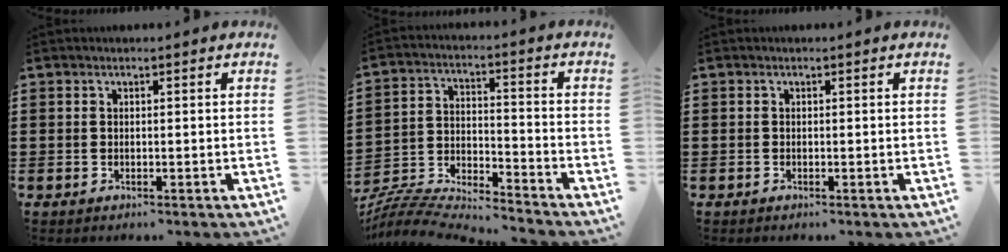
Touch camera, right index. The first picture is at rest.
{"total": 5.9, "force": [-5.7, 0.6, 1.0], "torque": [-0.034, -0.009, -0.121]}
{"total": 0.0}